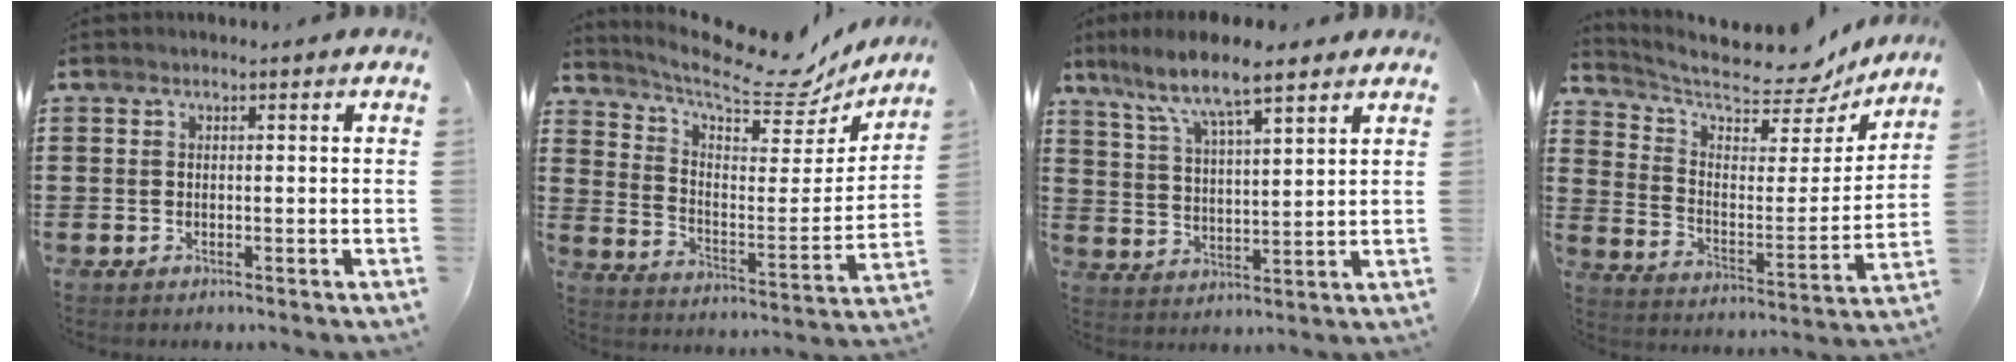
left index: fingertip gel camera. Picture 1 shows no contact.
{"total": 10.2, "force": [8.3, 2.2, 5.5], "torque": [-0.118, -0.061, 0.133]}
{"total": 7.5, "force": [5.9, 1.2, 4.6], "torque": [-0.113, -0.023, 0.098]}
{"total": 8.2, "force": [7.6, 1.2, 2.9], "torque": [-0.086, -0.061, 0.127]}